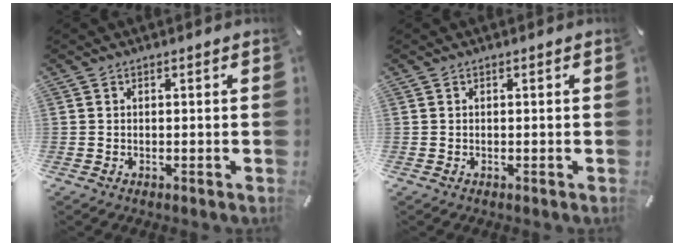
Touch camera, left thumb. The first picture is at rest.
{"total": 0.0}